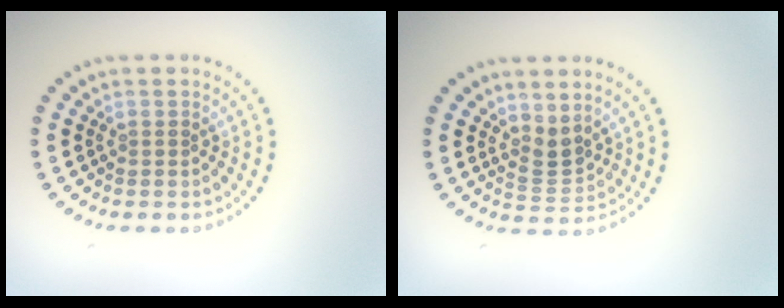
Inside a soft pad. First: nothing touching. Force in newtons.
{"total": 2.1, "press": 1.4, "slide": 1.6}